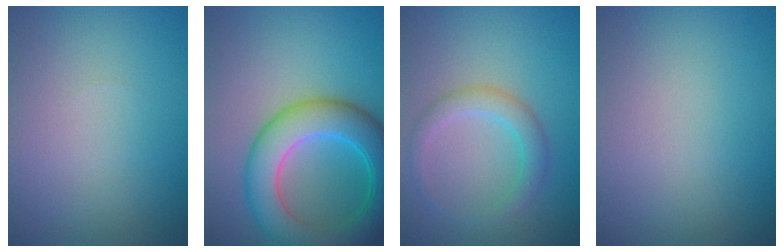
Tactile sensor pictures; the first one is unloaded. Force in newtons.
{"total": 8.1, "press": 8.1, "slide": 0.4}
{"total": 2.5, "press": 2.5, "slide": 0.0}
{"total": 0.0}